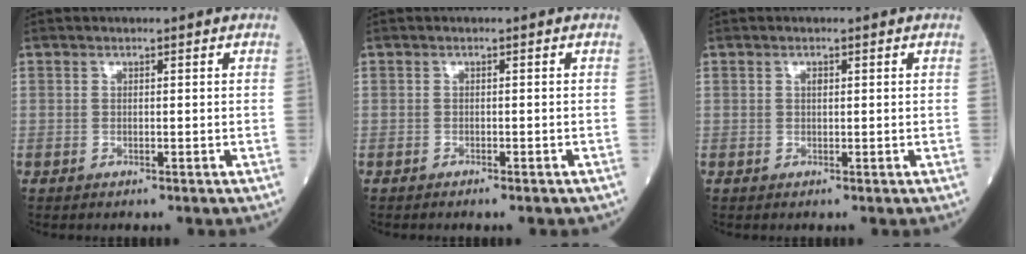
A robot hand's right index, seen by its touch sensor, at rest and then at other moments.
{"total": 1.7, "force": [-1.4, 0.4, 0.9], "torque": [-0.015, -0.003, -0.012]}
{"total": 0.6, "force": [0.2, 0.3, 0.5], "torque": [-0.012, 0.001, 0.003]}